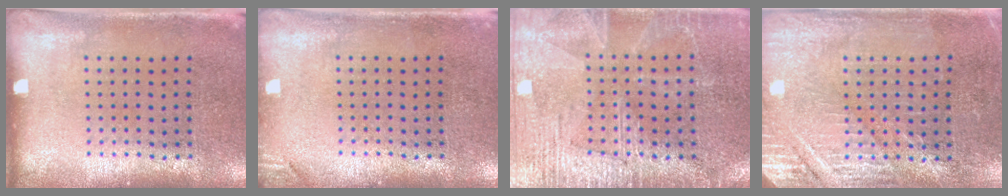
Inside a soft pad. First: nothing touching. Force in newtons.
{"total": 1.1, "press": 1.1, "slide": 0.3}
{"total": 4.3, "press": 4.2, "slide": 0.5}
{"total": 2.9, "press": 2.9, "slide": 0.3}